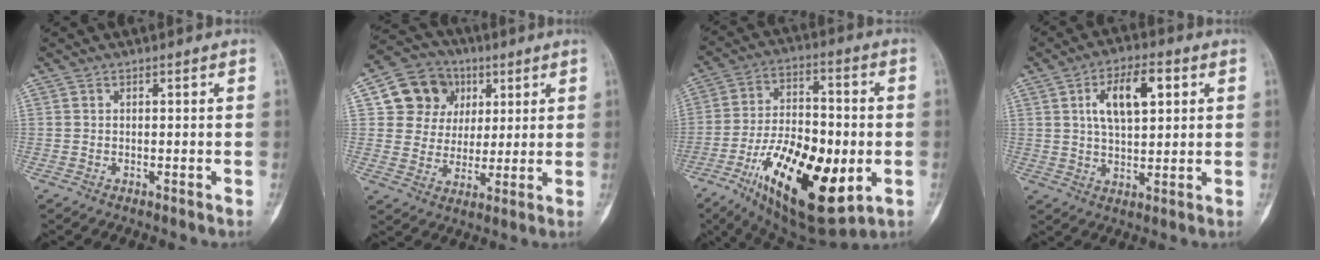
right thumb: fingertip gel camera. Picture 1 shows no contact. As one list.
[{"total": 12.1, "force": [4.3, 10.6, 3.8], "torque": [-0.025, -0.001, 0.074]}, {"total": 25.1, "force": [-7.5, 11.3, 21.1], "torque": [-0.368, 0.005, -0.108]}, {"total": 10.7, "force": [3.4, 5.1, 8.8], "torque": [-0.135, 0.001, 0.057]}]